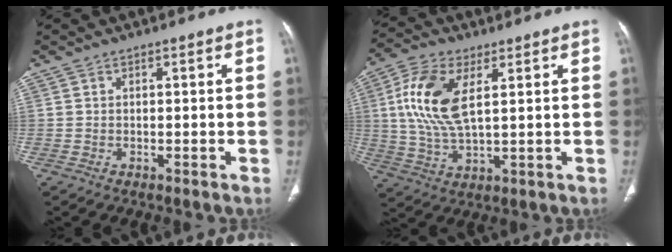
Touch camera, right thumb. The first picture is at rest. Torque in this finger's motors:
{"motor_torque": [-0.44, 0.87, 0.98, 0.61, 0.17]}